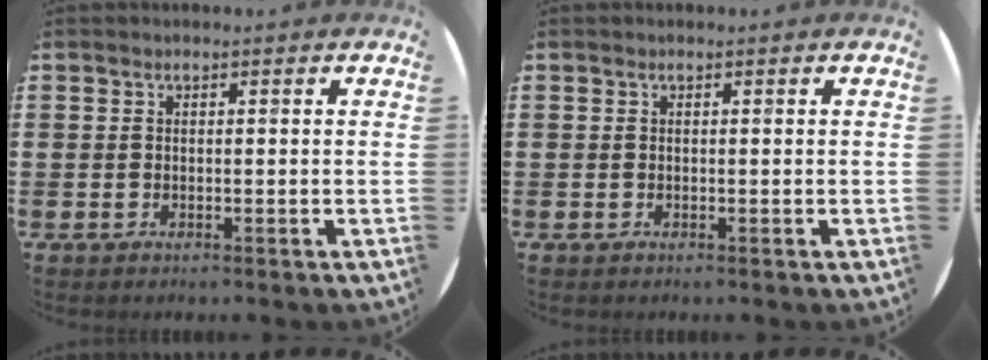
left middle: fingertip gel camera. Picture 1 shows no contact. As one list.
[{"total": 0.0}]